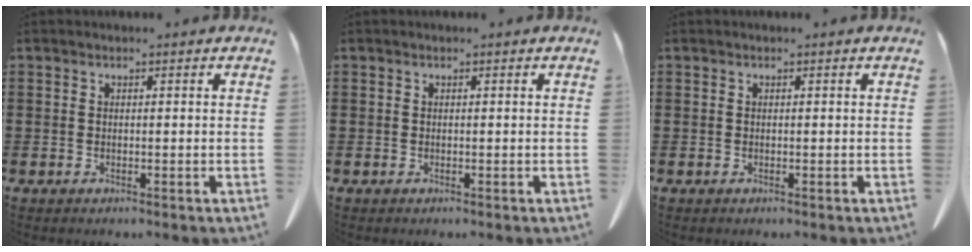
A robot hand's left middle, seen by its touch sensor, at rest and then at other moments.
{"total": 0.0}
{"total": 0.0}